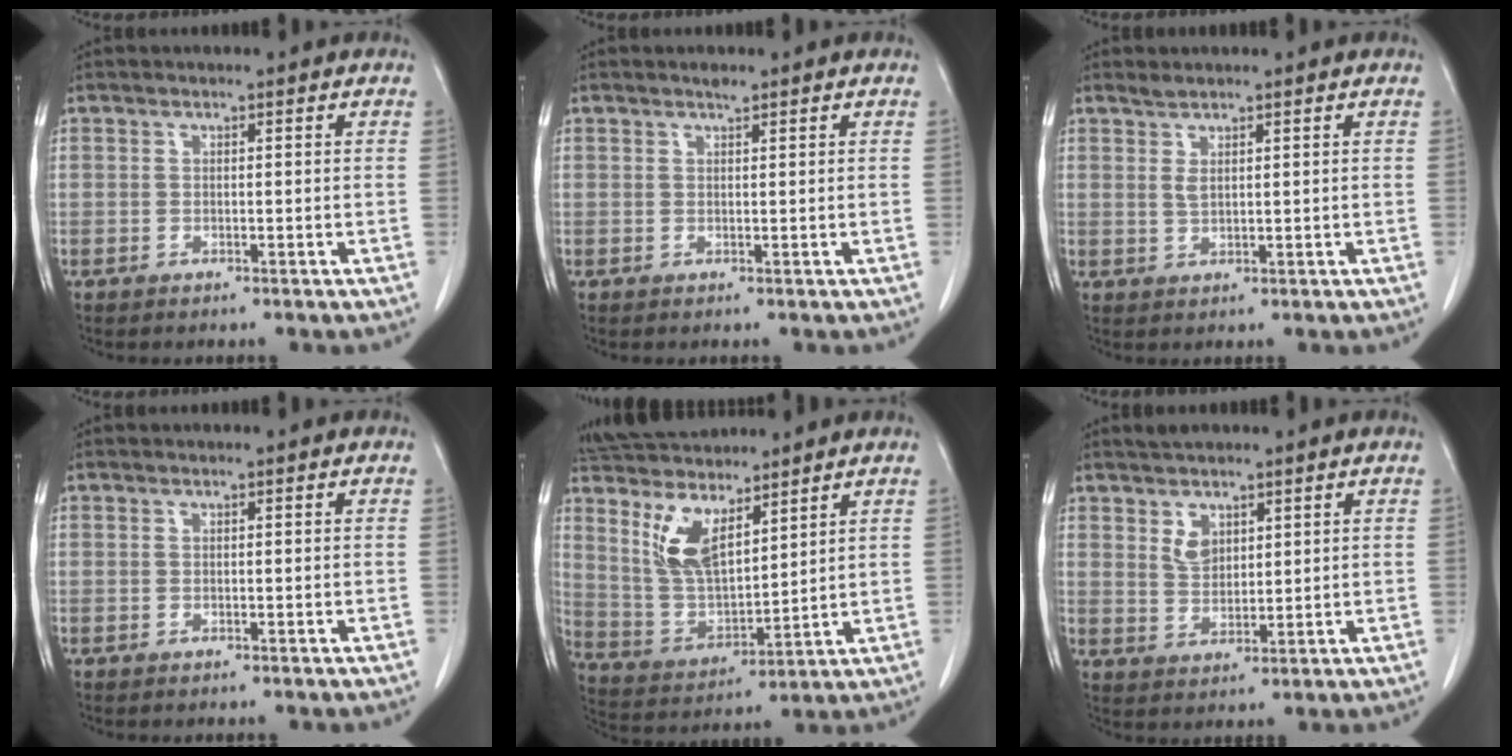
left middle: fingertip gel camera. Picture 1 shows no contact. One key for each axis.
{"total": 0.9, "fx": 0.7, "fy": 0.2, "fz": 0.4, "tx": -0.014, "ty": 0.002, "tz": 0.015}
{"total": 1.8, "fx": 1.4, "fy": 0.4, "fz": 1.1, "tx": -0.027, "ty": 0.000, "tz": 0.033}
{"total": 0.0}
{"total": 13.9, "fx": 8.9, "fy": 5.5, "fz": 9.2, "tx": -0.193, "ty": 0.016, "tz": 0.176}
{"total": 4.9, "fx": 3.1, "fy": 2.6, "fz": 2.7, "tx": -0.060, "ty": 0.002, "tz": 0.064}